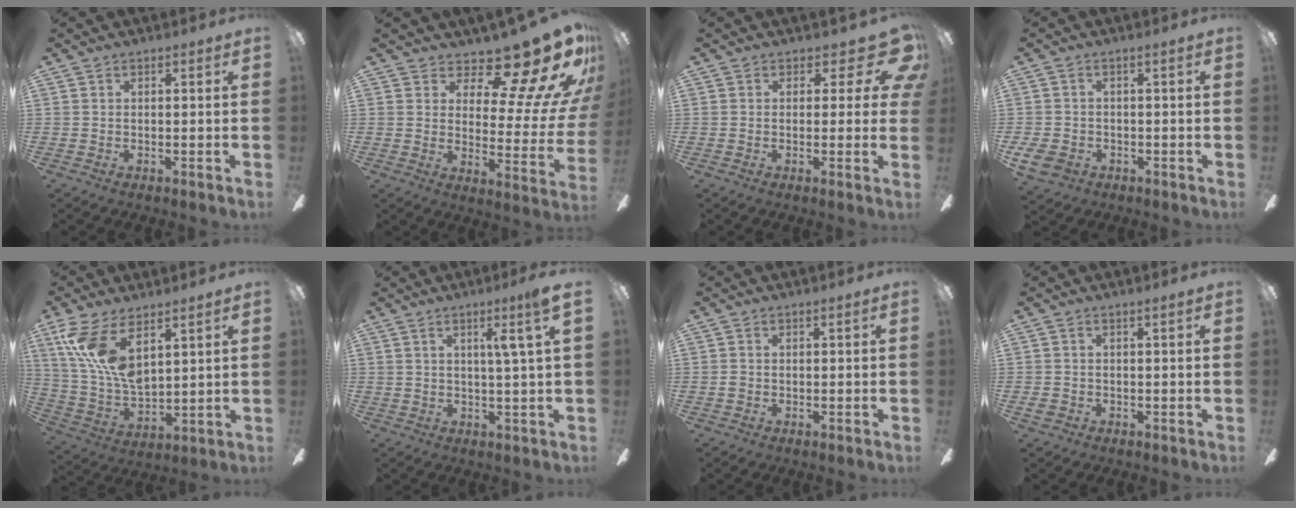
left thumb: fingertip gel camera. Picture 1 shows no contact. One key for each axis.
{"total": 16.8, "fx": 12.8, "fy": 4.8, "fz": 9.9, "tx": -0.143, "ty": -0.111, "tz": 0.209}
{"total": 7.5, "fx": 3.5, "fy": 3.9, "fz": 5.4, "tx": -0.053, "ty": -0.024, "tz": 0.060}
{"total": 4.7, "fx": -2.2, "fy": 3.1, "fz": 2.7, "tx": -0.067, "ty": 0.007, "tz": -0.045}
{"total": 14.9, "fx": 7.5, "fy": 6.8, "fz": 10.9, "tx": -0.240, "ty": -0.023, "tz": 0.139}
{"total": 5.8, "fx": 2.8, "fy": -0.6, "fz": 5.1, "tx": -0.082, "ty": -0.008, "tz": 0.036}
{"total": 0.7, "fx": -0.1, "fy": 0.6, "fz": 0.3, "tx": -0.007, "ty": 0.005, "tz": -0.003}
{"total": 1.4, "fx": -0.4, "fy": 0.9, "fz": 1.0, "tx": -0.017, "ty": 0.006, "tz": -0.008}